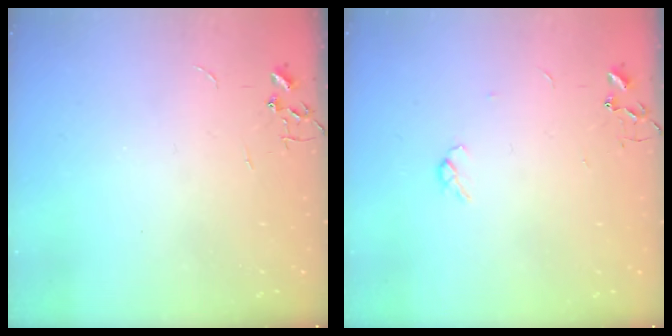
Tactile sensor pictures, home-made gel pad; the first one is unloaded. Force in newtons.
{"total": 4.3, "press": 4.3, "slide": 0.7}